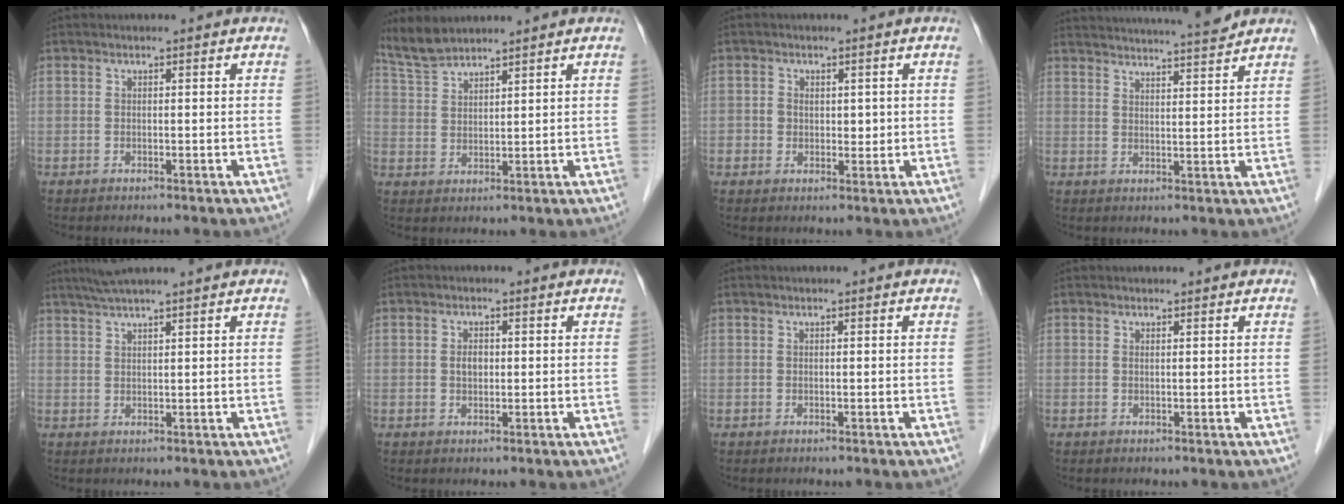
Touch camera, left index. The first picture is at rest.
{"total": 4.8, "force": [4.7, 0.3, 1.0], "torque": [-0.036, 0.013, 0.102]}
{"total": 2.8, "force": [0.3, 2.4, 1.4], "torque": [-0.015, 0.000, 0.003]}
{"total": 13.2, "force": [12.5, -0.4, 4.3], "torque": [-0.073, 0.001, 0.172]}
{"total": 6.4, "force": [5.5, -0.7, 3.3], "torque": [-0.057, 0.034, 0.089]}
{"total": 1.8, "force": [0.1, 1.2, 1.3], "torque": [-0.025, 0.001, 0.002]}
{"total": 0.0}
{"total": 0.9, "force": [0.9, 0.1, 0.3], "torque": [-0.012, 0.007, 0.009]}